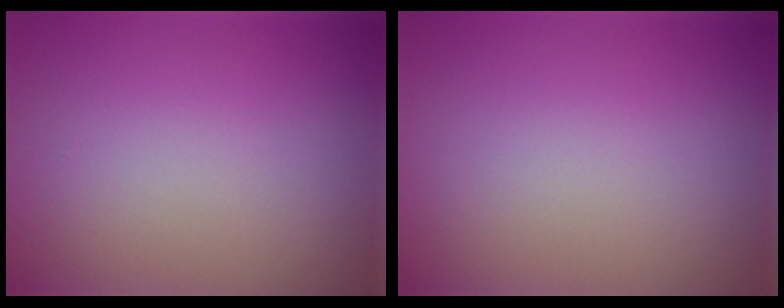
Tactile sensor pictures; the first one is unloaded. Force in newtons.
{"total": 0.0}